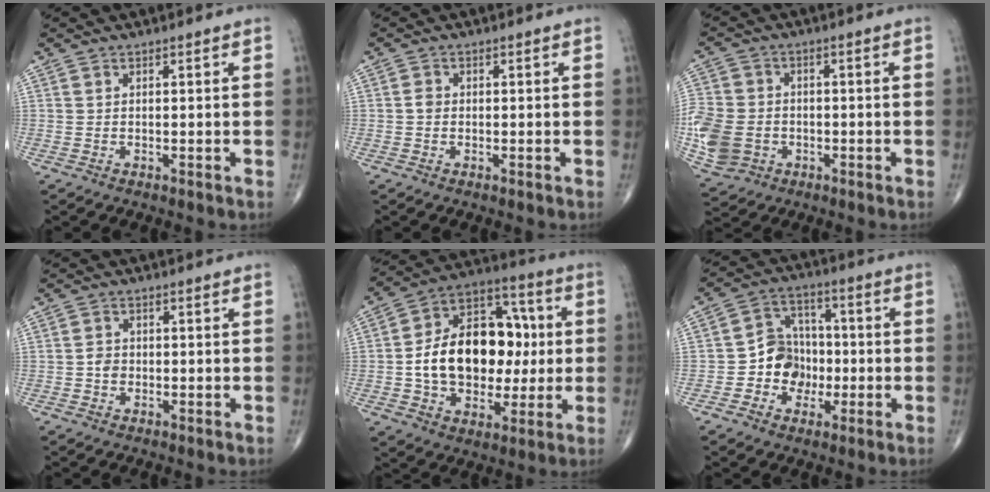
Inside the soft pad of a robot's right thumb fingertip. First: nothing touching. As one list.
[{"total": 1.3, "force": [-0.2, 1.1, 0.7], "torque": [-0.008, 0.003, -0.005]}, {"total": 16.5, "force": [-3.5, 13.5, 8.8], "torque": [-0.234, 0.005, -0.058]}, {"total": 2.1, "force": [-0.4, 1.7, 1.0], "torque": [-0.011, 0.008, -0.009]}, {"total": 22.6, "force": [0.5, 15.3, 16.5], "torque": [-0.235, 0.033, 0.015]}, {"total": 9.2, "force": [-2.0, 8.1, 4.0], "torque": [-0.019, 0.034, -0.043]}]